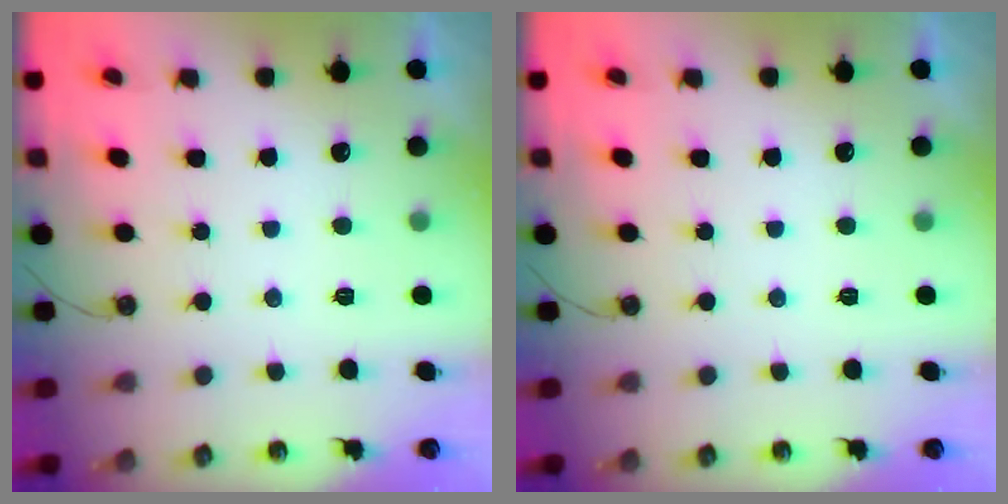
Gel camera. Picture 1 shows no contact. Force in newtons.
{"total": 0.0}